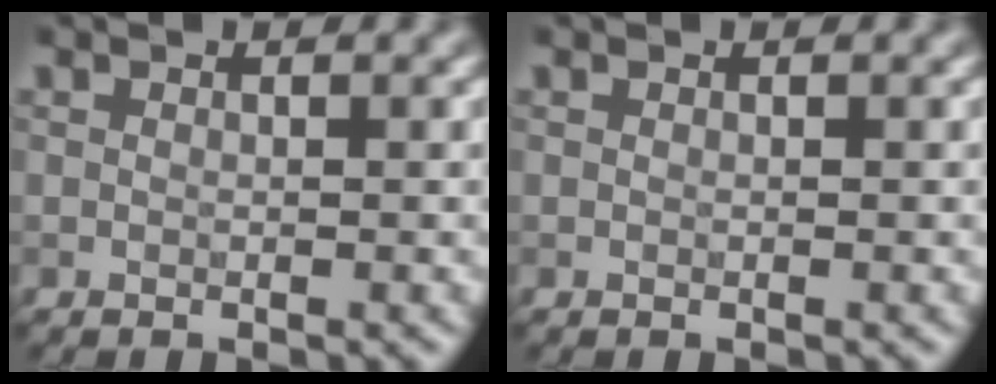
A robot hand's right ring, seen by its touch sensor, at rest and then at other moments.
{"total": 0.0}